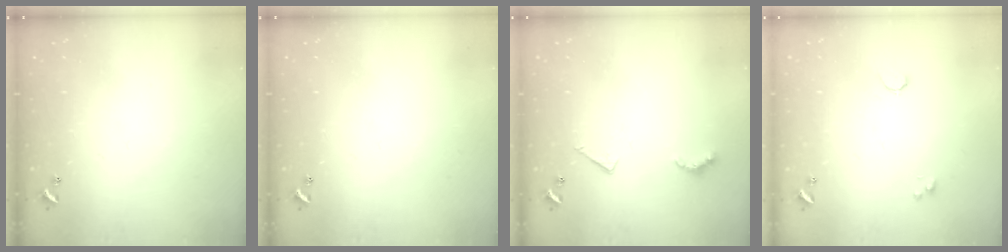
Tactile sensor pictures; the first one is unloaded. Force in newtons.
{"total": 0.0}
{"total": 3.8, "press": 3.8, "slide": 0.6}
{"total": 0.8, "press": 0.7, "slide": 0.4}